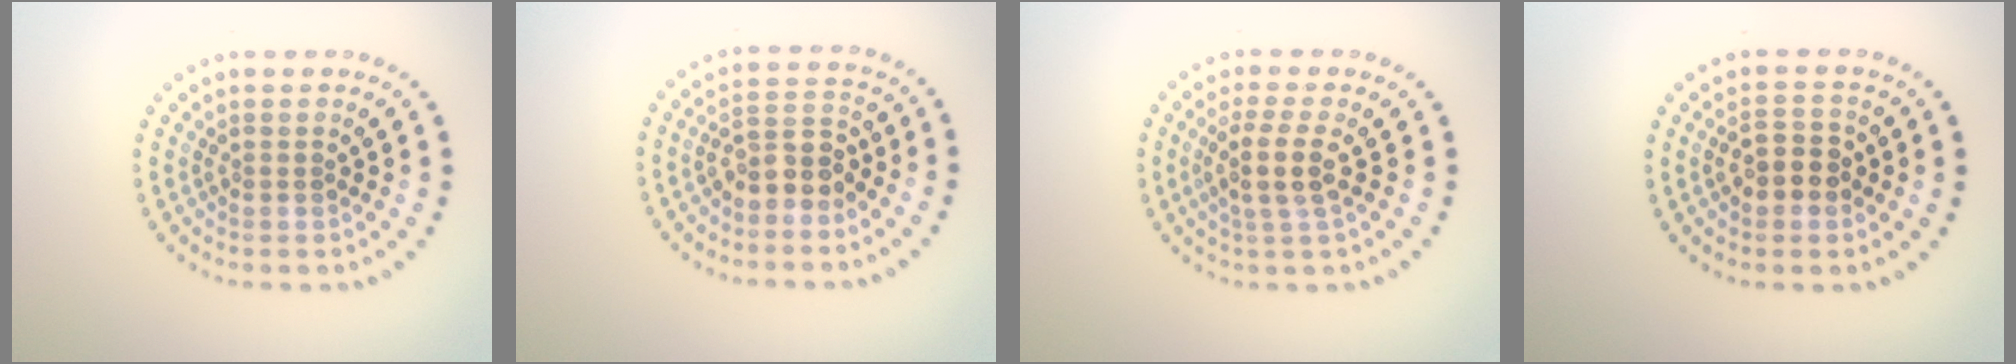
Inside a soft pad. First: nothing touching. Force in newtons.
{"total": 3.1, "press": 2.9, "slide": 1.2}
{"total": 3.0, "press": 2.5, "slide": 1.6}
{"total": 2.9, "press": 2.9, "slide": 0.4}